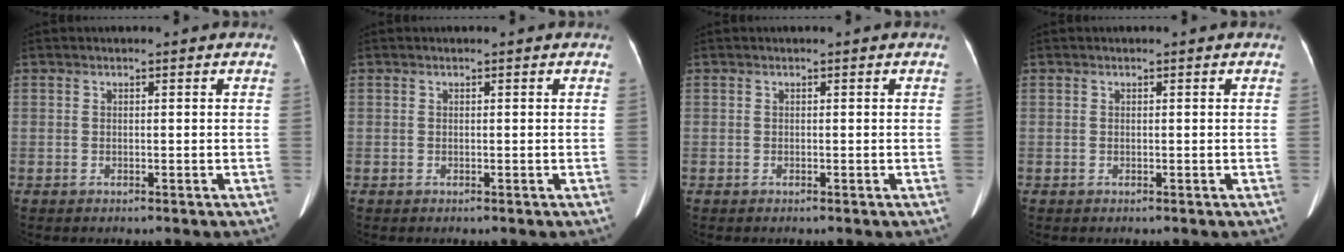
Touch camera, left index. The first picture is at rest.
{"total": 0.0}
{"total": 0.0}
{"total": 0.0}